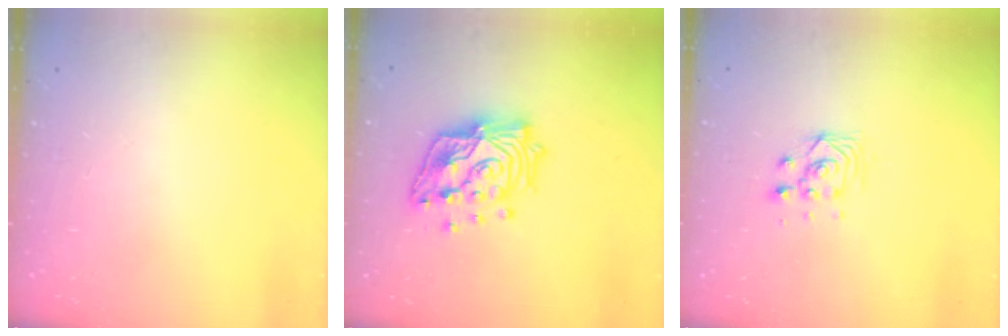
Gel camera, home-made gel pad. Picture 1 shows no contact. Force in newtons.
{"total": 18.8, "press": 18.7, "slide": 1.6}
{"total": 2.9, "press": 2.8, "slide": 0.8}